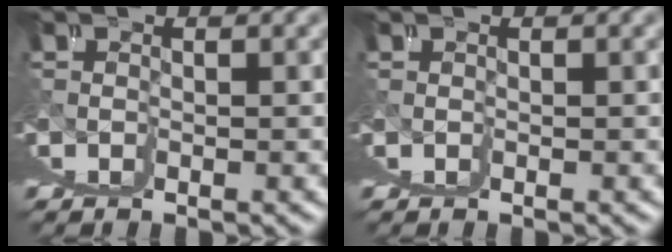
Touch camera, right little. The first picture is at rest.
{"total": 0.0}